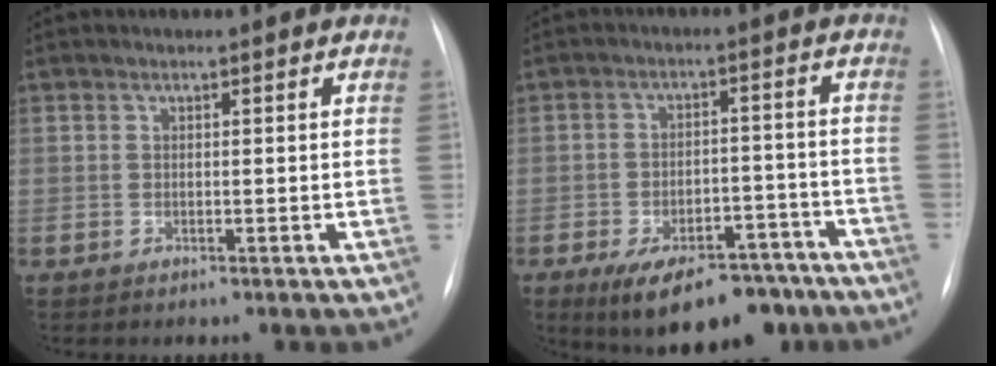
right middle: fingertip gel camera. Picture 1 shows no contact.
{"total": 14.4, "force": [-10.3, 6.4, 7.8], "torque": [-0.102, 0.019, -0.148]}